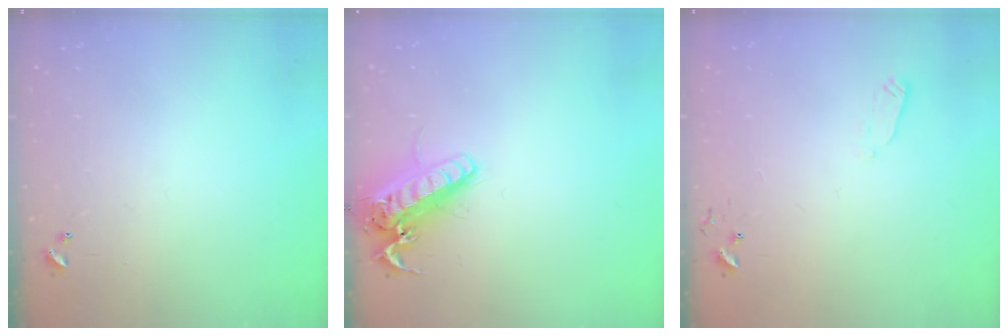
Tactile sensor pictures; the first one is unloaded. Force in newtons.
{"total": 16.4, "press": 16.1, "slide": 3.2}
{"total": 2.4, "press": 2.3, "slide": 0.4}